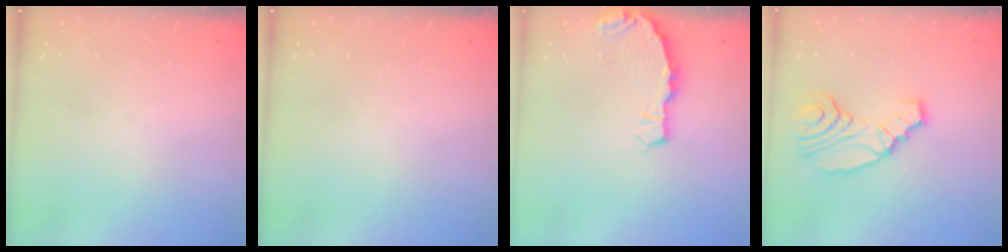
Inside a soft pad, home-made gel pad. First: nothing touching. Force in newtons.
{"total": 0.0}
{"total": 4.0, "press": 4.0, "slide": 0.2}
{"total": 13.9, "press": 13.2, "slide": 4.4}